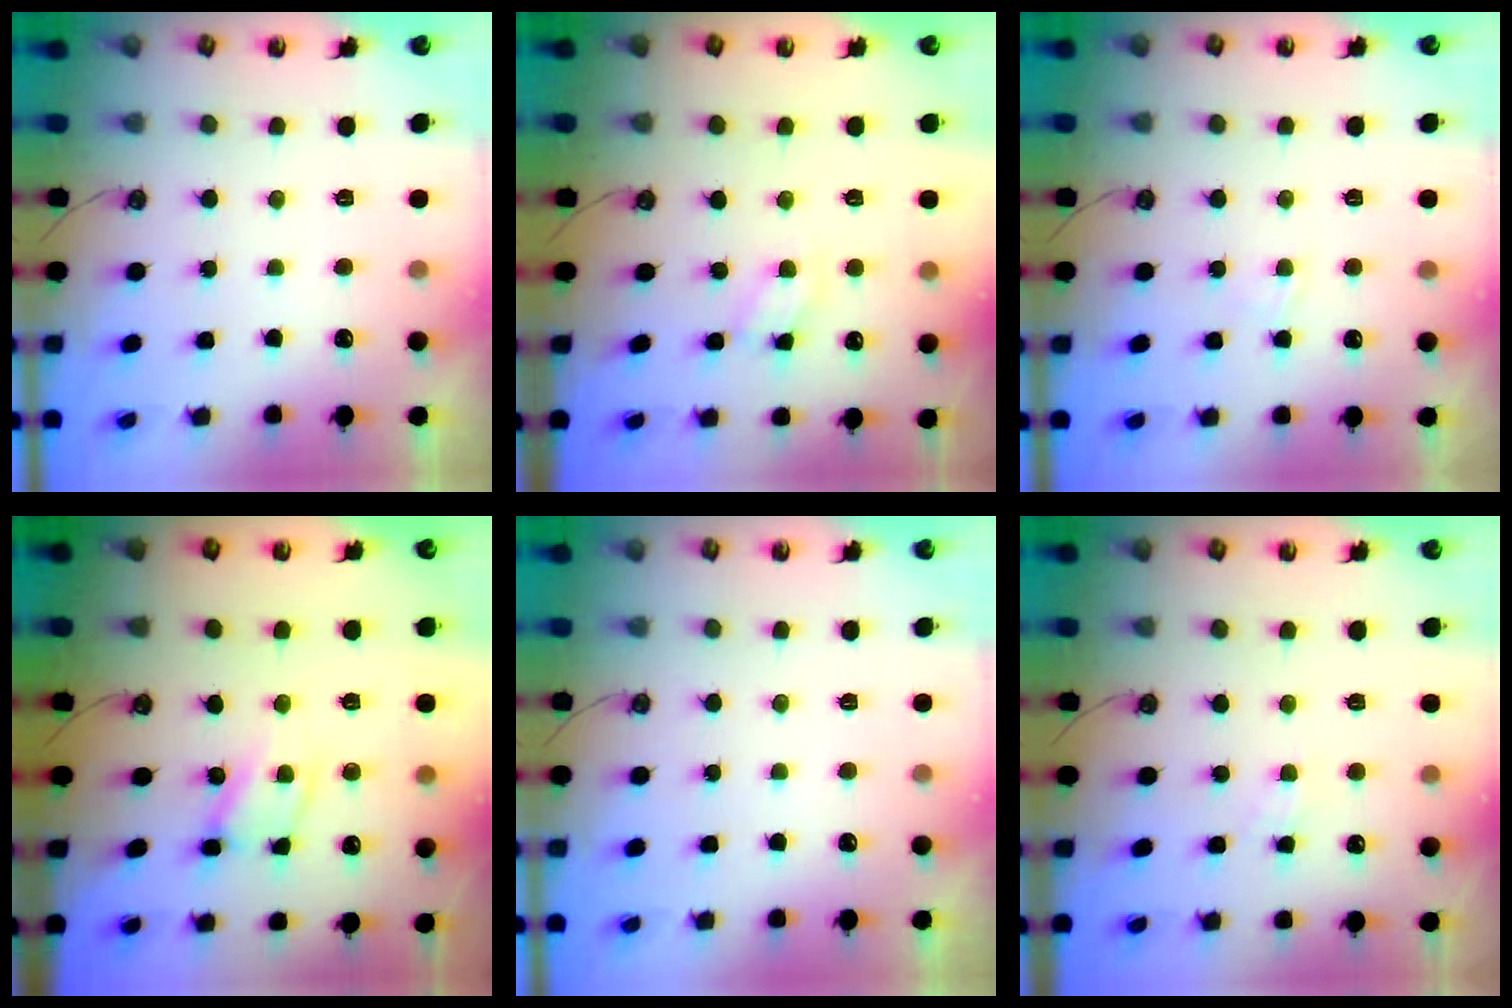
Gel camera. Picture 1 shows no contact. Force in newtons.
{"total": 4.1, "press": 4.0, "slide": 0.4}
{"total": 2.9, "press": 2.9, "slide": 0.4}
{"total": 8.2, "press": 8.1, "slide": 0.5}
{"total": 0.0}
{"total": 4.2, "press": 4.2, "slide": 0.6}